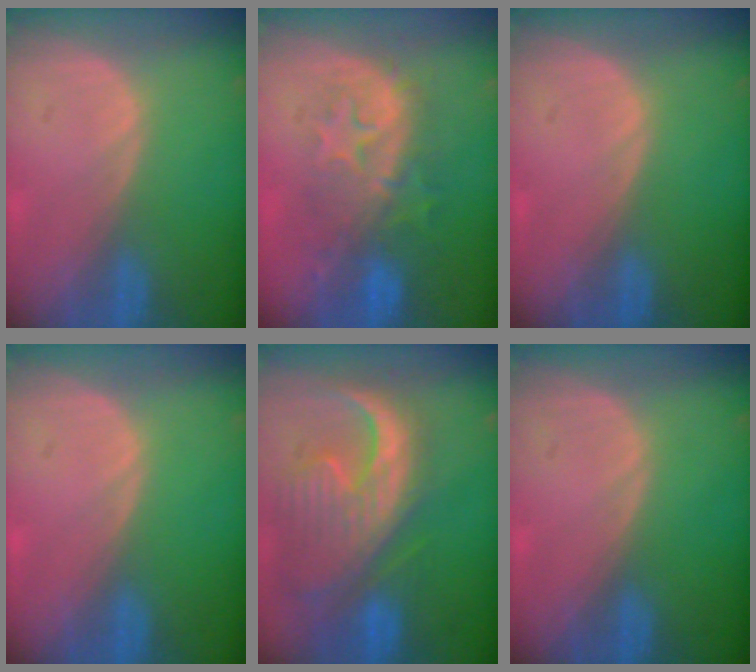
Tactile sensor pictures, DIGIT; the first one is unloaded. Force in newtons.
{"total": 8.8, "press": 8.6, "slide": 1.8}
{"total": 0.0}
{"total": 0.0}
{"total": 13.4, "press": 11.5, "slide": 6.8}
{"total": 0.0}